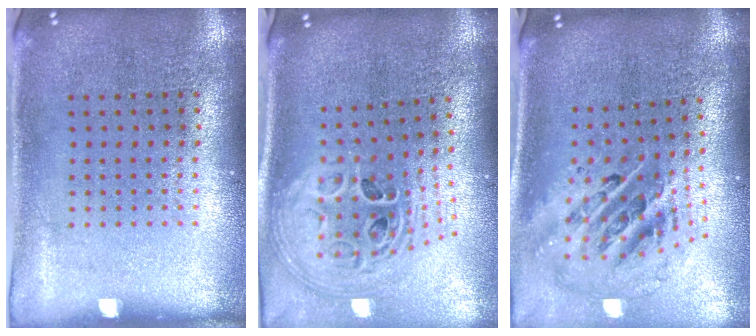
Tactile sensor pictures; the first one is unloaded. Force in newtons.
{"total": 2.9, "press": 2.0, "slide": 2.1}
{"total": 2.8, "press": 1.9, "slide": 2.1}